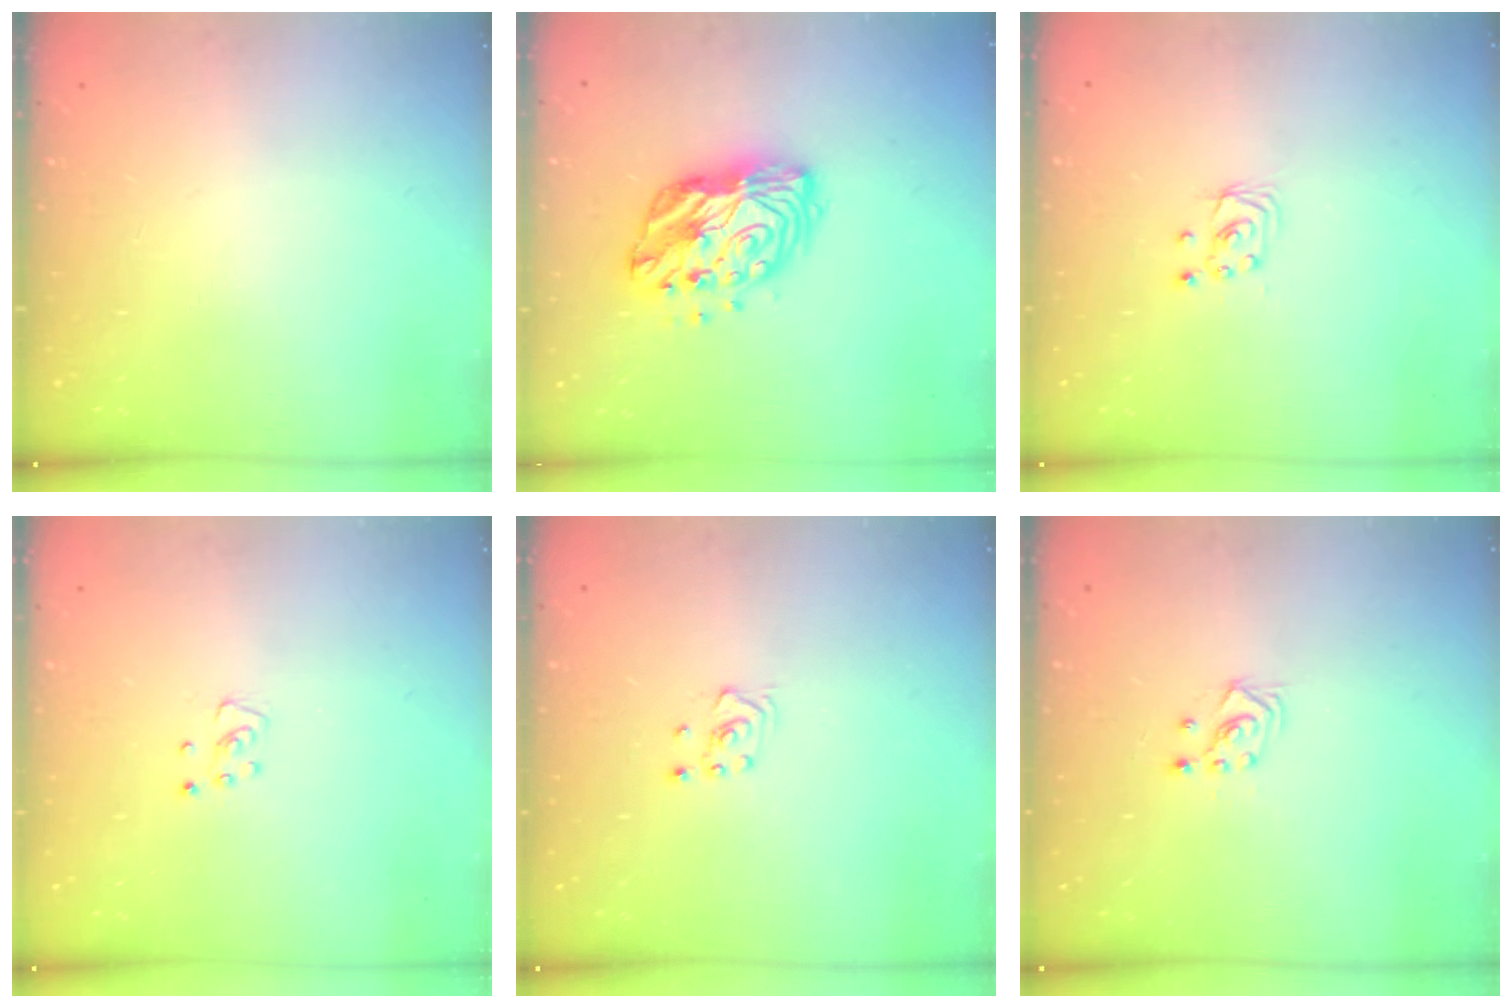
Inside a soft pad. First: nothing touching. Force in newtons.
{"total": 12.7, "press": 12.7, "slide": 0.6}
{"total": 2.4, "press": 2.4, "slide": 0.2}
{"total": 3.4, "press": 3.4, "slide": 0.3}
{"total": 2.8, "press": 2.6, "slide": 1.1}
{"total": 2.9, "press": 2.7, "slide": 1.0}